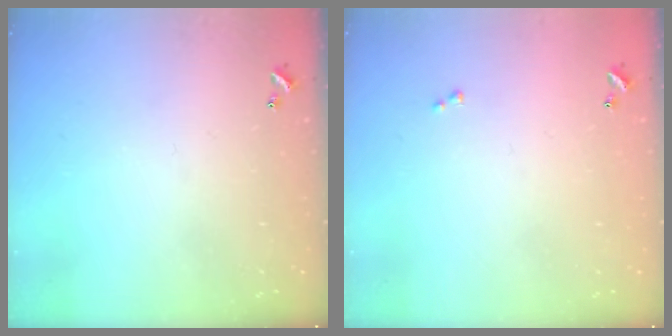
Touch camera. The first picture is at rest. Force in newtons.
{"total": 0.5, "press": 0.3, "slide": 0.4}